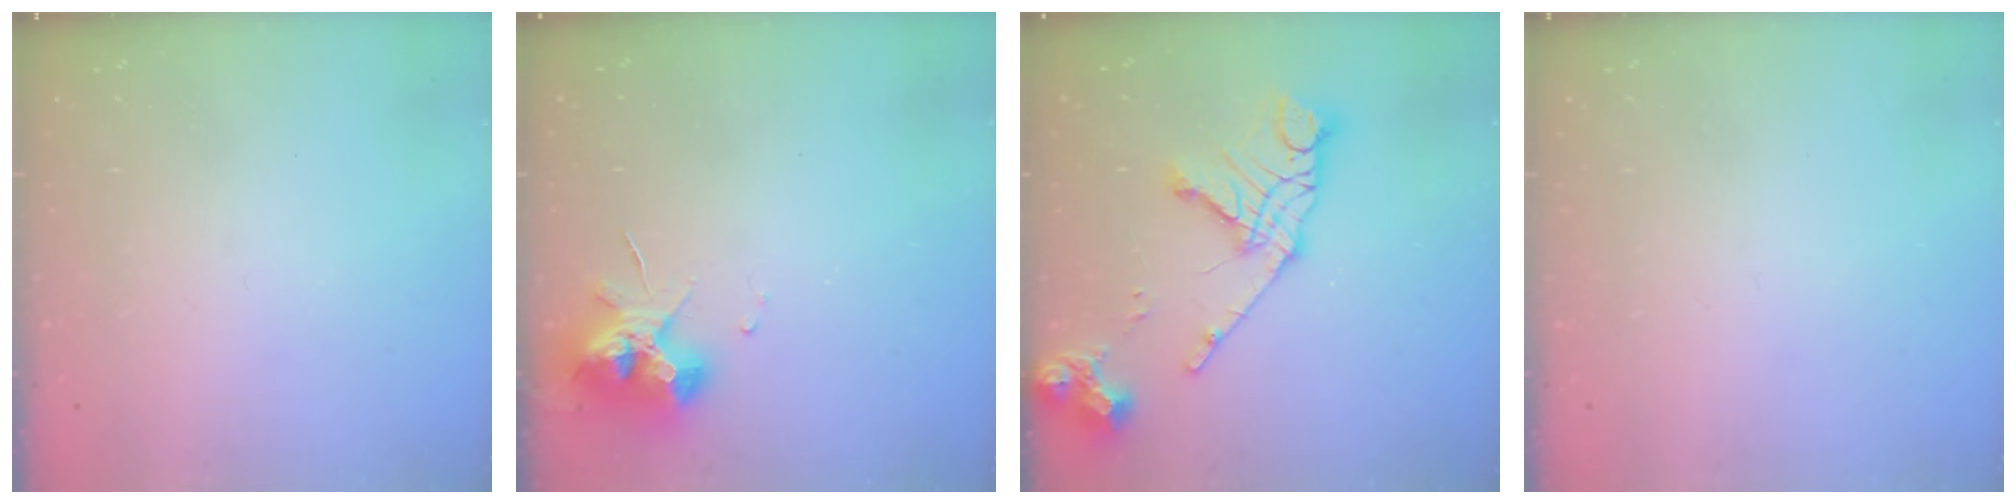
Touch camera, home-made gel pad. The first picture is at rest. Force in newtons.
{"total": 10.9, "press": 10.8, "slide": 1.6}
{"total": 15.1, "press": 15.1, "slide": 1.6}
{"total": 0.0}